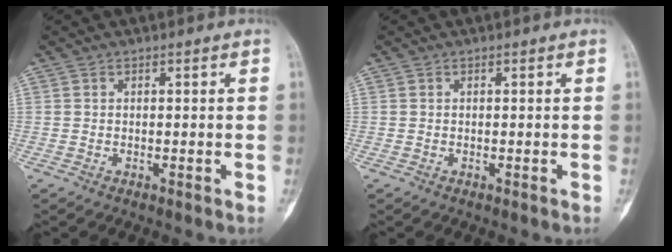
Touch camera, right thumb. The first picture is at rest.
{"total": 0.0}